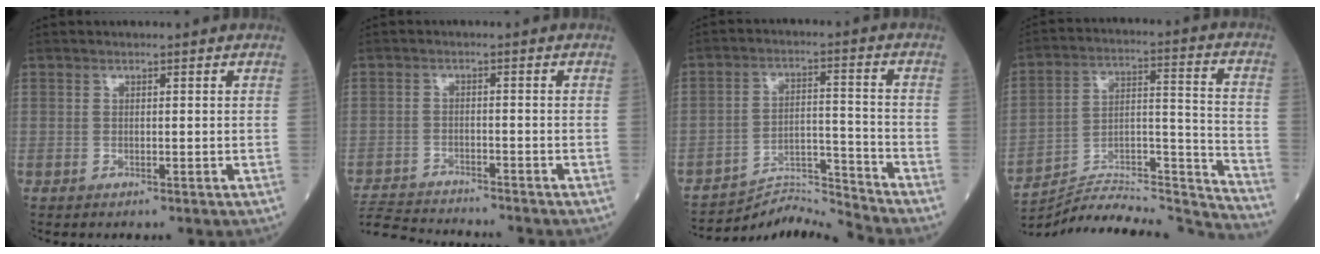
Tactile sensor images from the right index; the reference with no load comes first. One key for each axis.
{"total": 10.3, "fx": -10.0, "fy": 0.3, "fz": 2.4, "tx": -0.046, "ty": -0.003, "tz": -0.164}
{"total": 8.6, "fx": -8.1, "fy": -2.5, "fz": -1.8, "tx": 0.024, "ty": 0.032, "tz": -0.141}
{"total": 23.9, "fx": -23.2, "fy": 0.8, "fz": 5.6, "tx": -0.078, "ty": 0.034, "tz": -0.351}